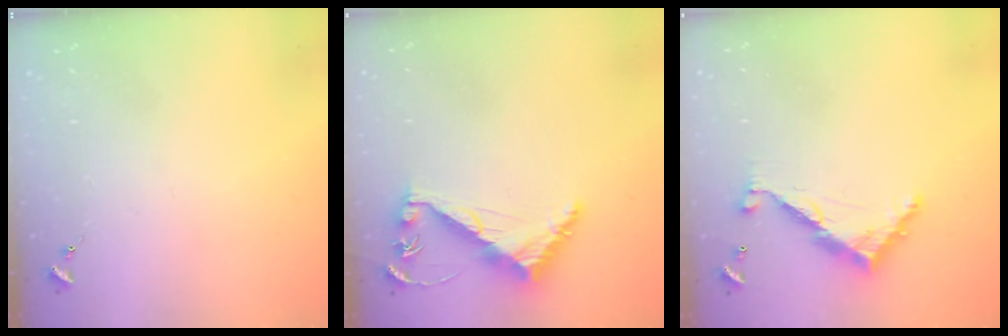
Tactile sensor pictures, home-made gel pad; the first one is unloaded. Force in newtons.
{"total": 7.3, "press": 7.3, "slide": 0.6}
{"total": 9.2, "press": 9.2, "slide": 0.6}